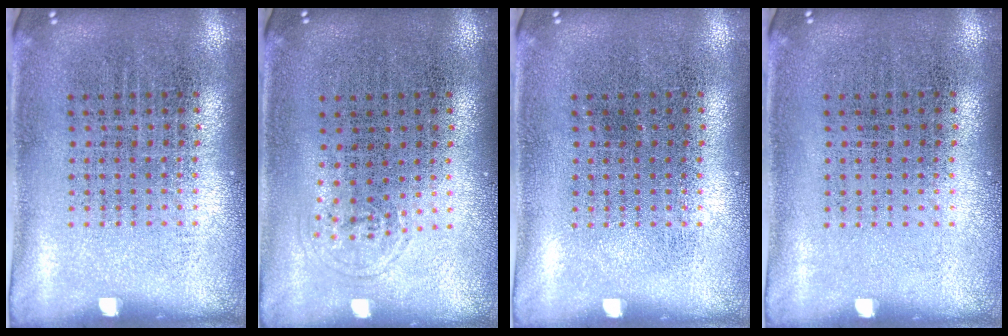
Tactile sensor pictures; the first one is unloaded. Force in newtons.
{"total": 0.6, "press": 0.5, "slide": 0.3}
{"total": 0.0}
{"total": 0.0}